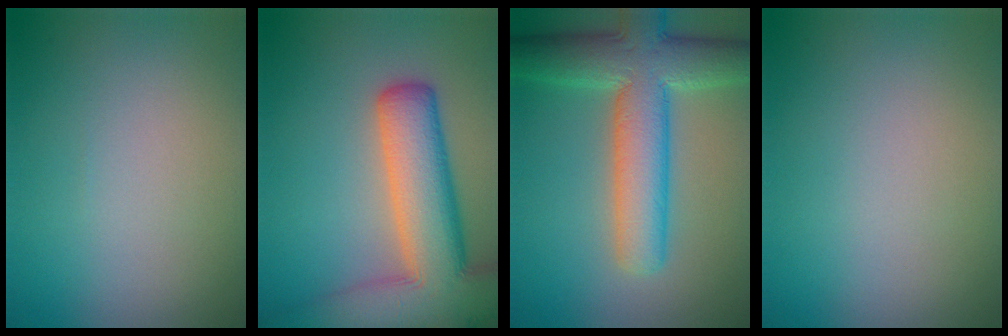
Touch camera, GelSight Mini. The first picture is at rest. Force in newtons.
{"total": 11.5, "press": 11.5, "slide": 0.7}
{"total": 8.9, "press": 8.9, "slide": 0.4}
{"total": 0.0}